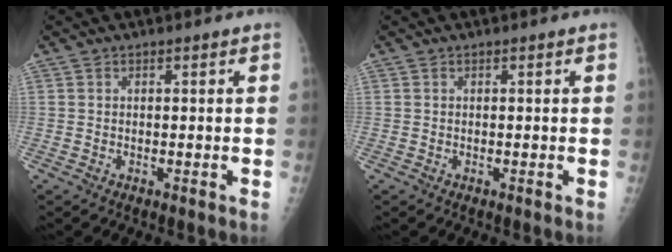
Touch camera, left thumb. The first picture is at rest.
{"total": 0.0}